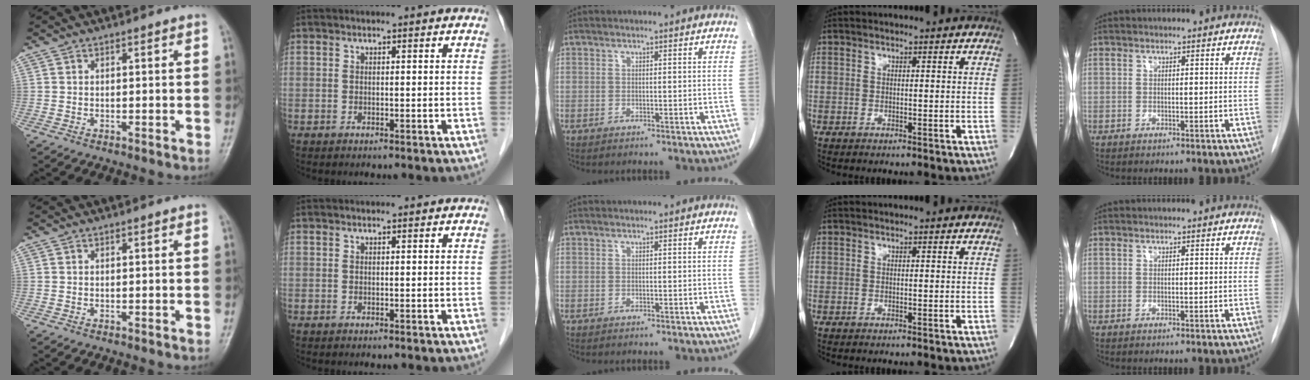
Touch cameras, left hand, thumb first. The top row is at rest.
{}